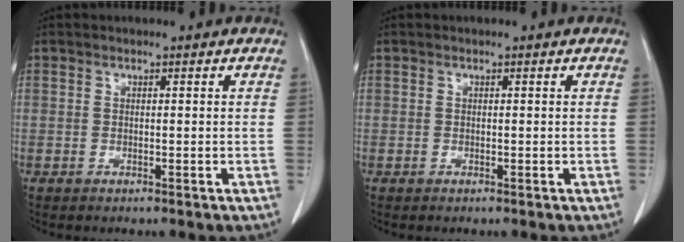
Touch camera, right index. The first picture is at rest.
{"total": 0.0}